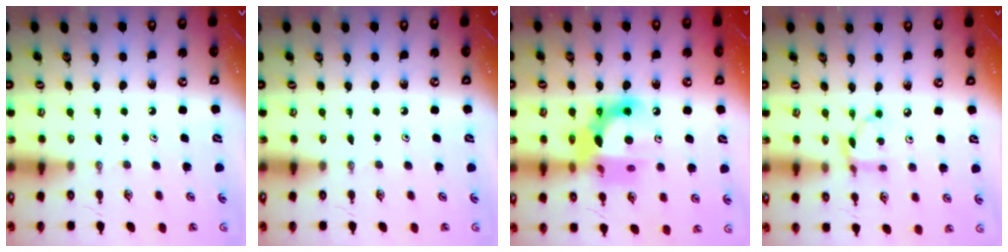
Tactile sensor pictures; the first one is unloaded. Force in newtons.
{"total": 0.0}
{"total": 16.0, "press": 15.9, "slide": 1.2}
{"total": 5.7, "press": 5.7, "slide": 0.2}